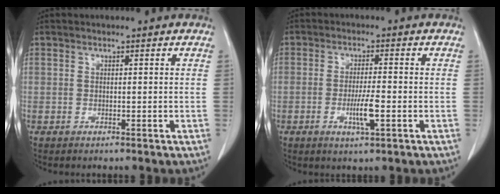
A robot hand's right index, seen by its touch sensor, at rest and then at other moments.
{"total": 4.6, "force": [-1.5, 0.4, 4.4], "torque": [-0.085, -0.007, -0.023]}